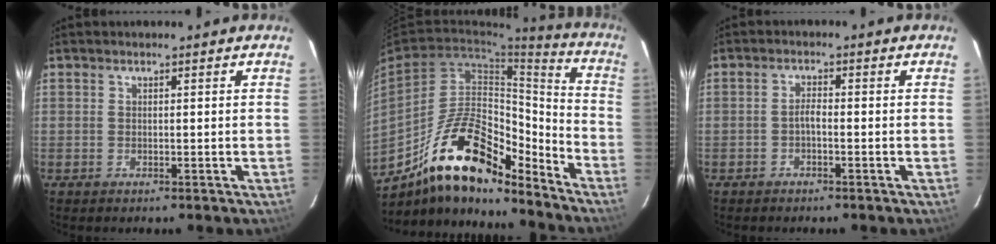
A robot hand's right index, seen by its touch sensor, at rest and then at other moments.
{"total": 20.3, "force": [-15.3, 7.1, 11.5], "torque": [-0.198, 0.018, -0.256]}
{"total": 1.6, "force": [-0.9, 0.4, 1.3], "torque": [-0.026, 0.006, -0.018]}